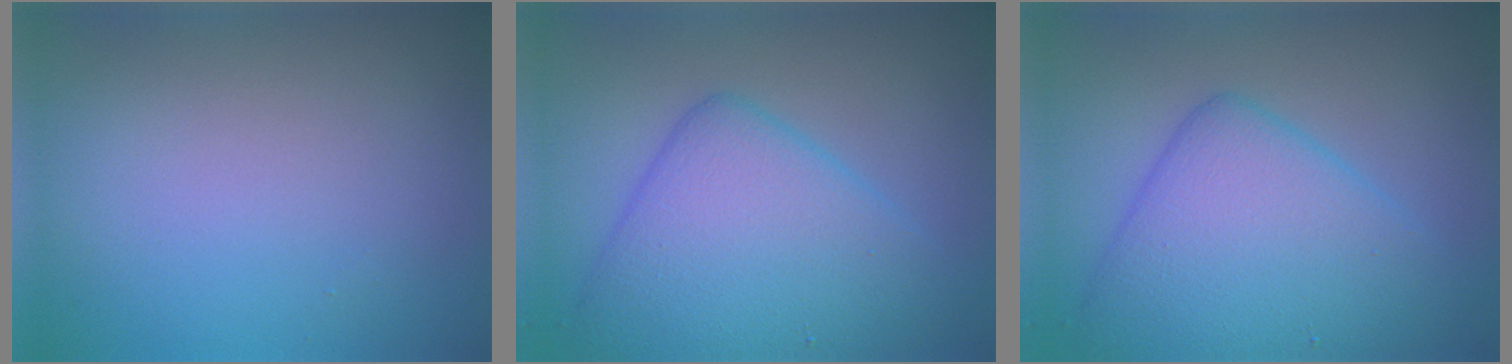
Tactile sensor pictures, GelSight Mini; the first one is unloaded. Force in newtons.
{"total": 7.5, "press": 7.5, "slide": 0.4}
{"total": 7.5, "press": 7.5, "slide": 0.4}